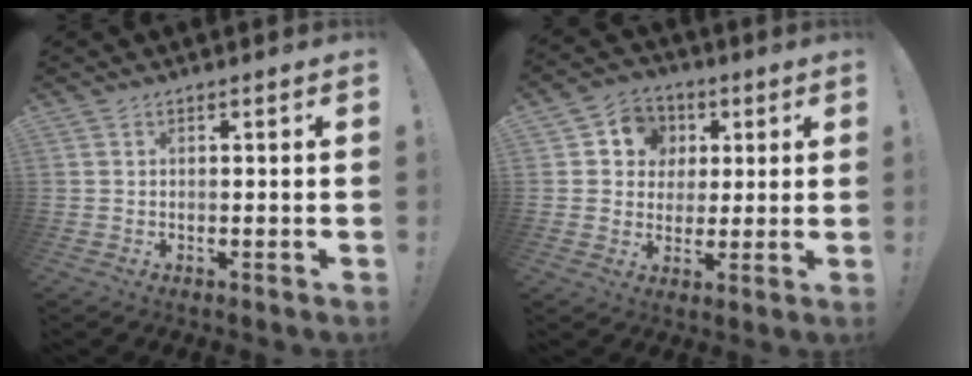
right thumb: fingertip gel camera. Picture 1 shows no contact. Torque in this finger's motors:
{"motor_torque": [0.12, 1.18, 0.42, -0.41, -0.03]}